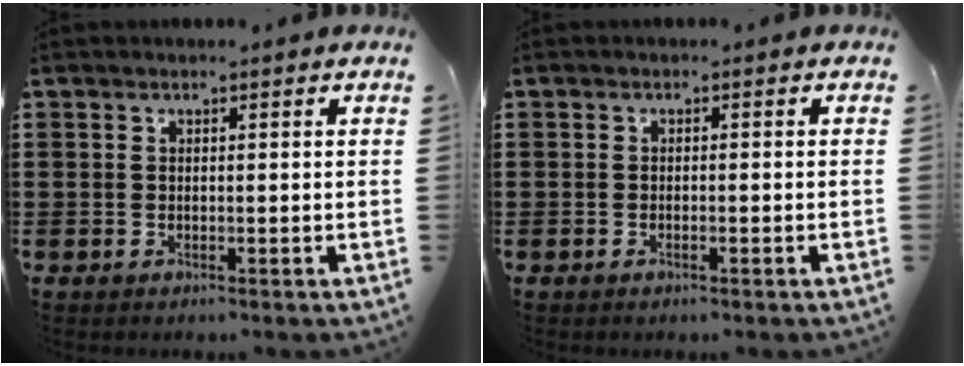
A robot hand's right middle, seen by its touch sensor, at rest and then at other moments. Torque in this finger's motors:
{"motor_torque": [-0.13, 0.24, -0.02, -0.01]}